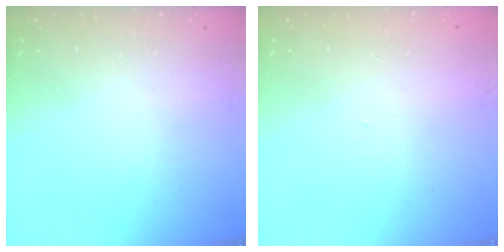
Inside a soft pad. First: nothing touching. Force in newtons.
{"total": 0.0}